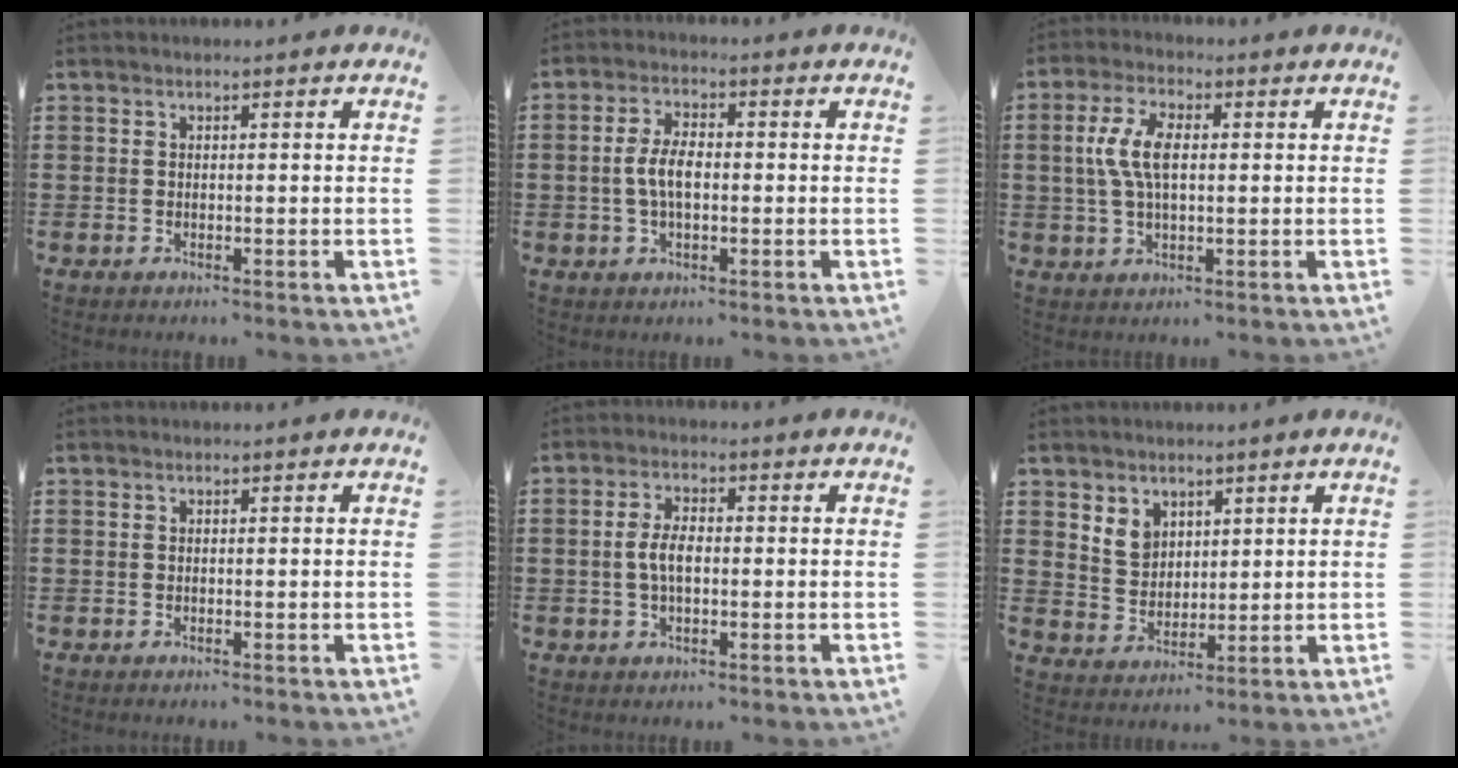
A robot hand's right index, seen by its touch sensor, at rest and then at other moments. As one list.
[{"total": 5.3, "force": [-0.4, 2.5, 4.6], "torque": [-0.106, 0.000, -0.014]}, {"total": 7.0, "force": [0.7, 3.2, 6.2], "torque": [-0.143, 0.007, 0.003]}, {"total": 0.0}, {"total": 4.2, "force": [-0.3, 2.0, 3.7], "torque": [-0.084, 0.001, -0.011]}, {"total": 4.5, "force": [2.8, 3.3, 1.0], "torque": [-0.035, 0.012, 0.054]}]